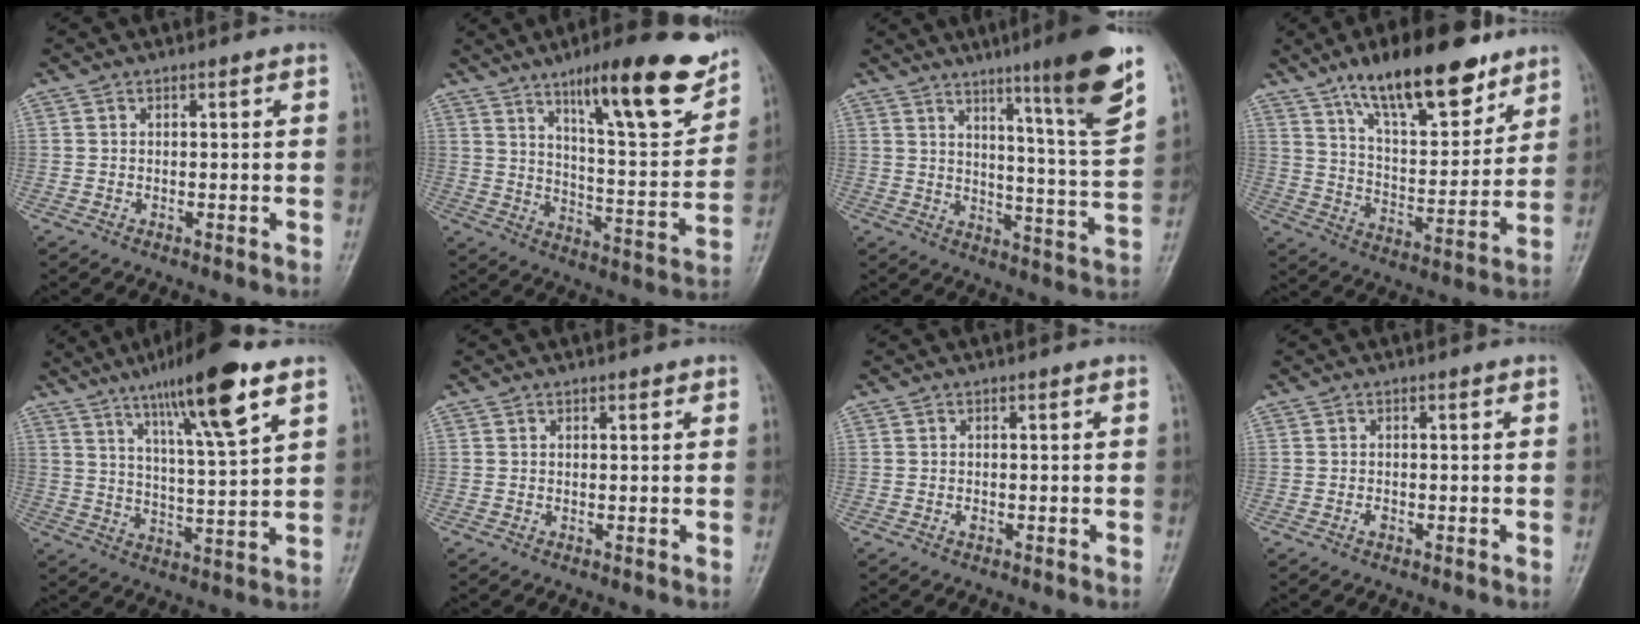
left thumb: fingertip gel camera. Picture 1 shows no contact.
{"total": 19.8, "force": [12.6, 4.5, 14.6], "torque": [-0.177, -0.065, 0.196]}
{"total": 16.0, "force": [9.6, 0.5, 12.8], "torque": [-0.170, -0.057, 0.142]}
{"total": 19.7, "force": [13.3, 7.0, 12.7], "torque": [-0.159, -0.063, 0.223]}
{"total": 15.7, "force": [9.5, 2.2, 12.4], "torque": [-0.199, -0.039, 0.158]}
{"total": 0.9, "force": [0.6, 0.5, 0.4], "torque": [0.000, -0.003, 0.005]}
{"total": 0.7, "force": [-0.2, 0.5, 0.5], "torque": [-0.006, 0.000, -0.005]}
{"total": 0.9, "force": [-0.3, 0.6, 0.6], "torque": [-0.007, 0.000, -0.007]}